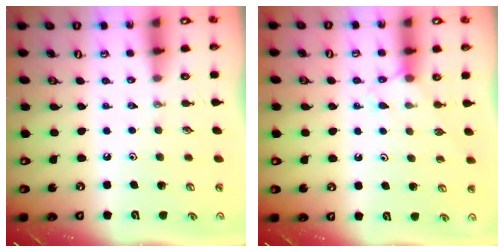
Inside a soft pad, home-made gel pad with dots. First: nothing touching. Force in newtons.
{"total": 6.0, "press": 5.9, "slide": 0.7}